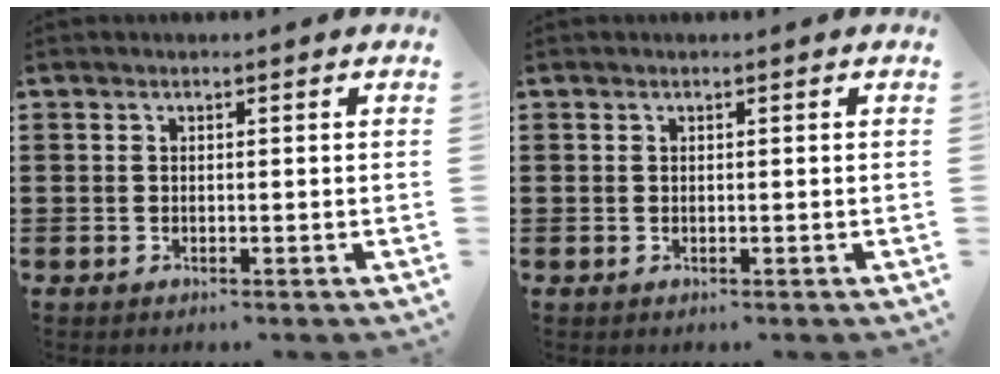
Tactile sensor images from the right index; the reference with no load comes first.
{"total": 0.0}